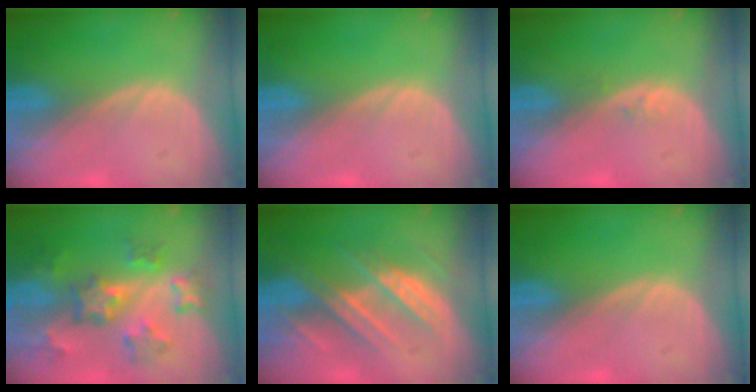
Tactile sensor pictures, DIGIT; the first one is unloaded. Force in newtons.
{"total": 0.0}
{"total": 0.8, "press": 0.6, "slide": 0.5}
{"total": 8.7, "press": 7.8, "slide": 3.8}
{"total": 8.4, "press": 7.7, "slide": 3.5}
{"total": 0.0}